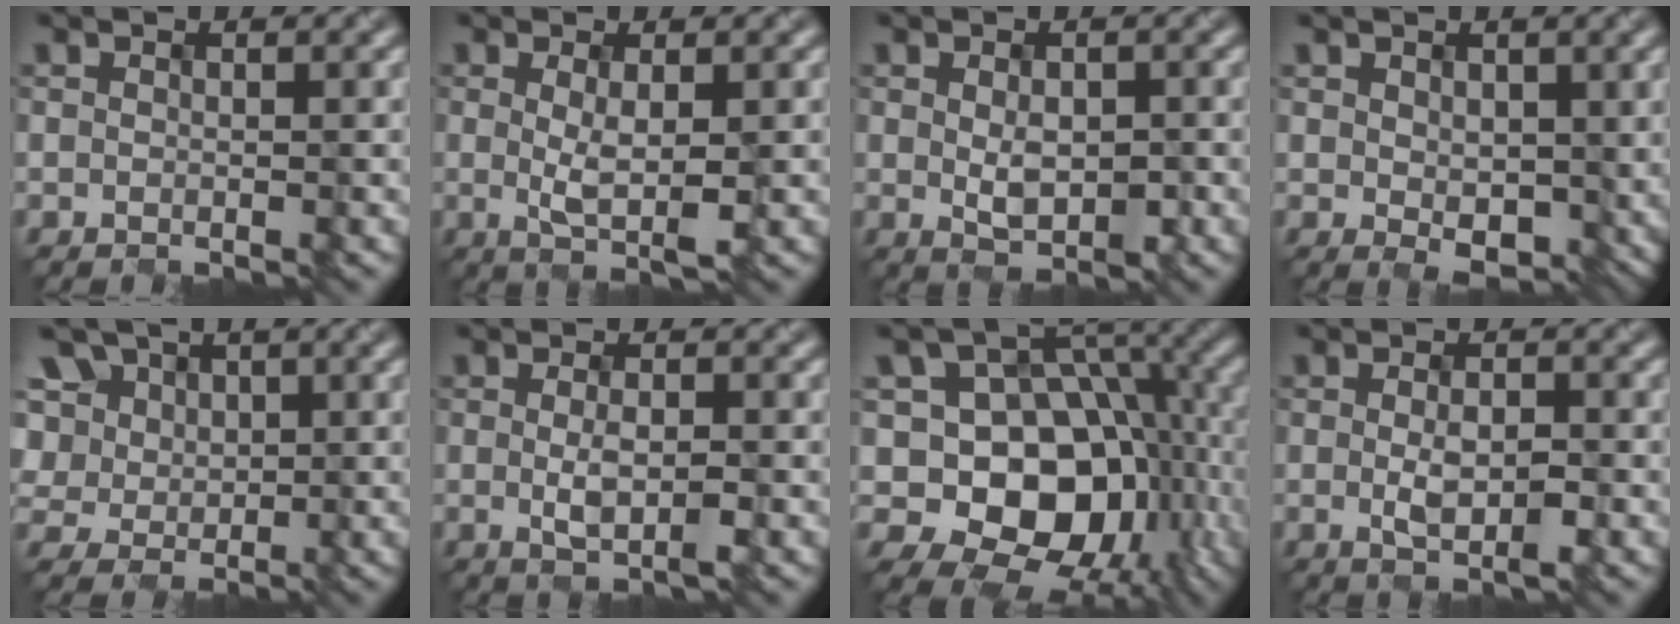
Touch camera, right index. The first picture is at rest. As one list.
[{"total": 2.9, "force": [-0.4, 0.7, 2.8], "torque": [-0.060, -0.007, 0.004]}, {"total": 2.6, "force": [-0.5, 1.4, 2.2], "torque": [-0.042, -0.004, 0.003]}, {"total": 3.0, "force": [0.3, 1.8, 2.4], "torque": [-0.047, -0.006, 0.018]}, {"total": 7.0, "force": [2.7, 5.8, 2.9], "torque": [-0.083, 0.022, 0.042]}, {"total": 2.4, "force": [-0.8, 0.6, 2.2], "torque": [-0.047, -0.004, -0.007]}, {"total": 12.2, "force": [-1.9, 9.2, 7.7], "torque": [-0.098, 0.001, -0.025]}, {"total": 2.9, "force": [-0.9, 1.1, 2.6], "torque": [-0.055, -0.003, -0.009]}]